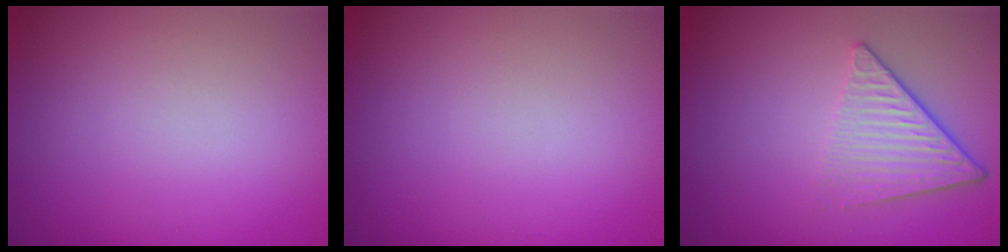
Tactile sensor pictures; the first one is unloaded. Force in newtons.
{"total": 0.0}
{"total": 4.5, "press": 2.9, "slide": 3.4}